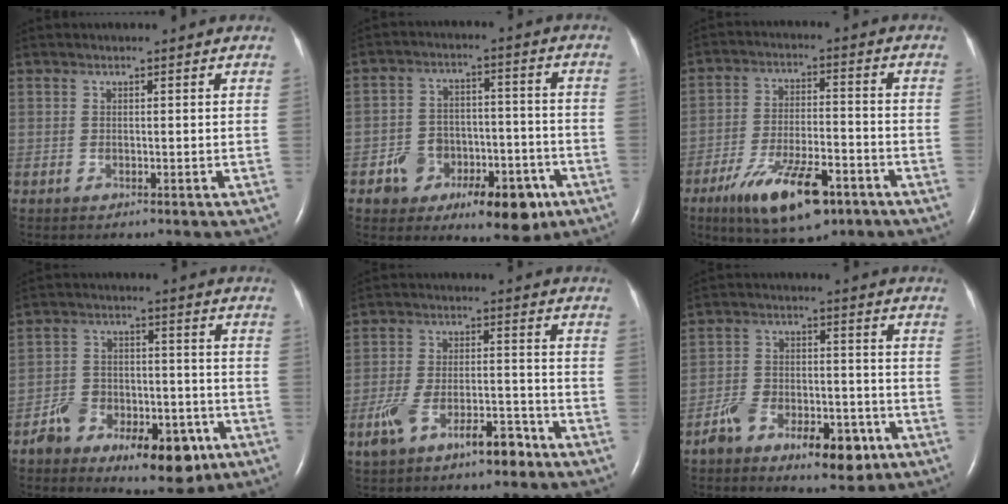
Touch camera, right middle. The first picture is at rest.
{"total": 11.6, "force": [-5.7, 6.9, 7.3], "torque": [-0.098, 0.027, -0.075]}
{"total": 13.5, "force": [-7.9, 4.3, 10.1], "torque": [-0.183, -0.011, -0.126]}
{"total": 13.8, "force": [-7.5, 6.7, 9.4], "torque": [-0.142, 0.015, -0.110]}
{"total": 9.4, "force": [-5.8, 3.6, 6.5], "torque": [-0.132, 0.015, -0.094]}
{"total": 11.5, "force": [-6.5, 5.1, 8.0], "torque": [-0.134, 0.014, -0.099]}